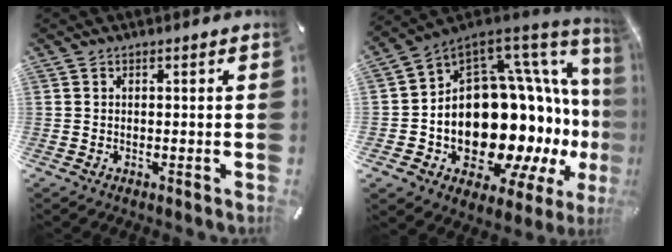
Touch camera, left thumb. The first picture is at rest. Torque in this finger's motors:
{"motor_torque": [1.71, 2.77, 2.77, 0.00, 0.65]}